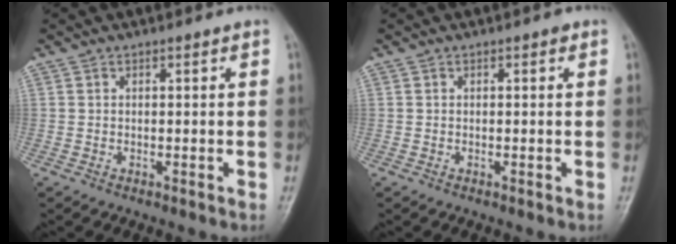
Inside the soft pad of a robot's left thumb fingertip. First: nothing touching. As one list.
[{"total": 0.5, "force": [0.2, 0.2, 0.4], "torque": [-0.004, 0.001, 0.000]}]